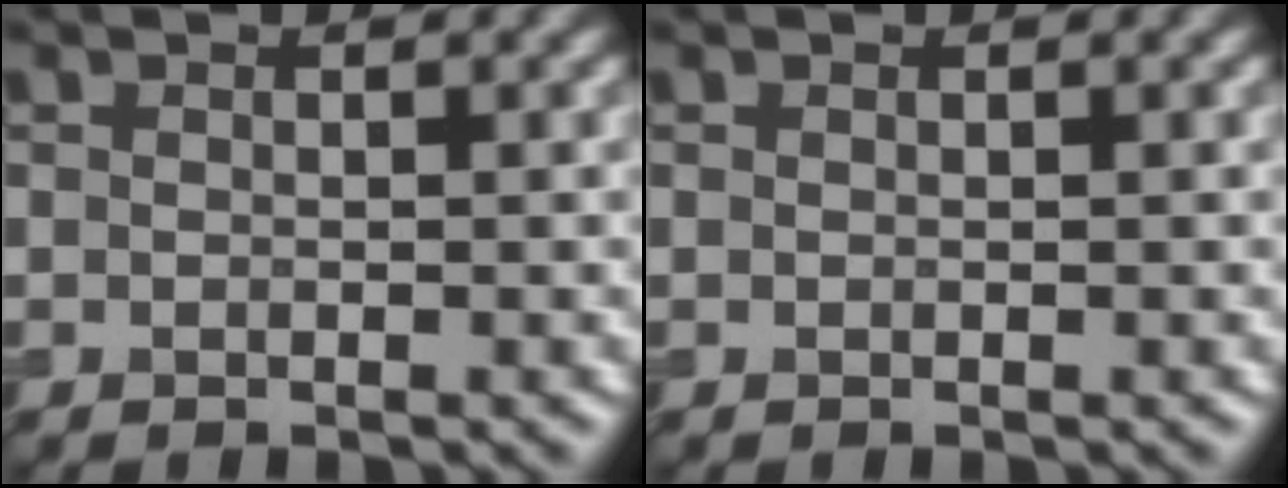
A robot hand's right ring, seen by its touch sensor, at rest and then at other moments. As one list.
[{"total": 0.0}]